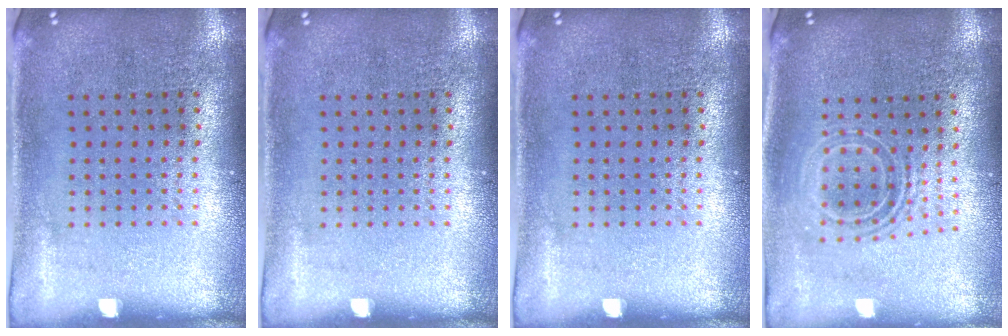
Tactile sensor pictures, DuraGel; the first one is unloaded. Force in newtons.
{"total": 0.0}
{"total": 0.0}
{"total": 1.7, "press": 1.2, "slide": 1.1}